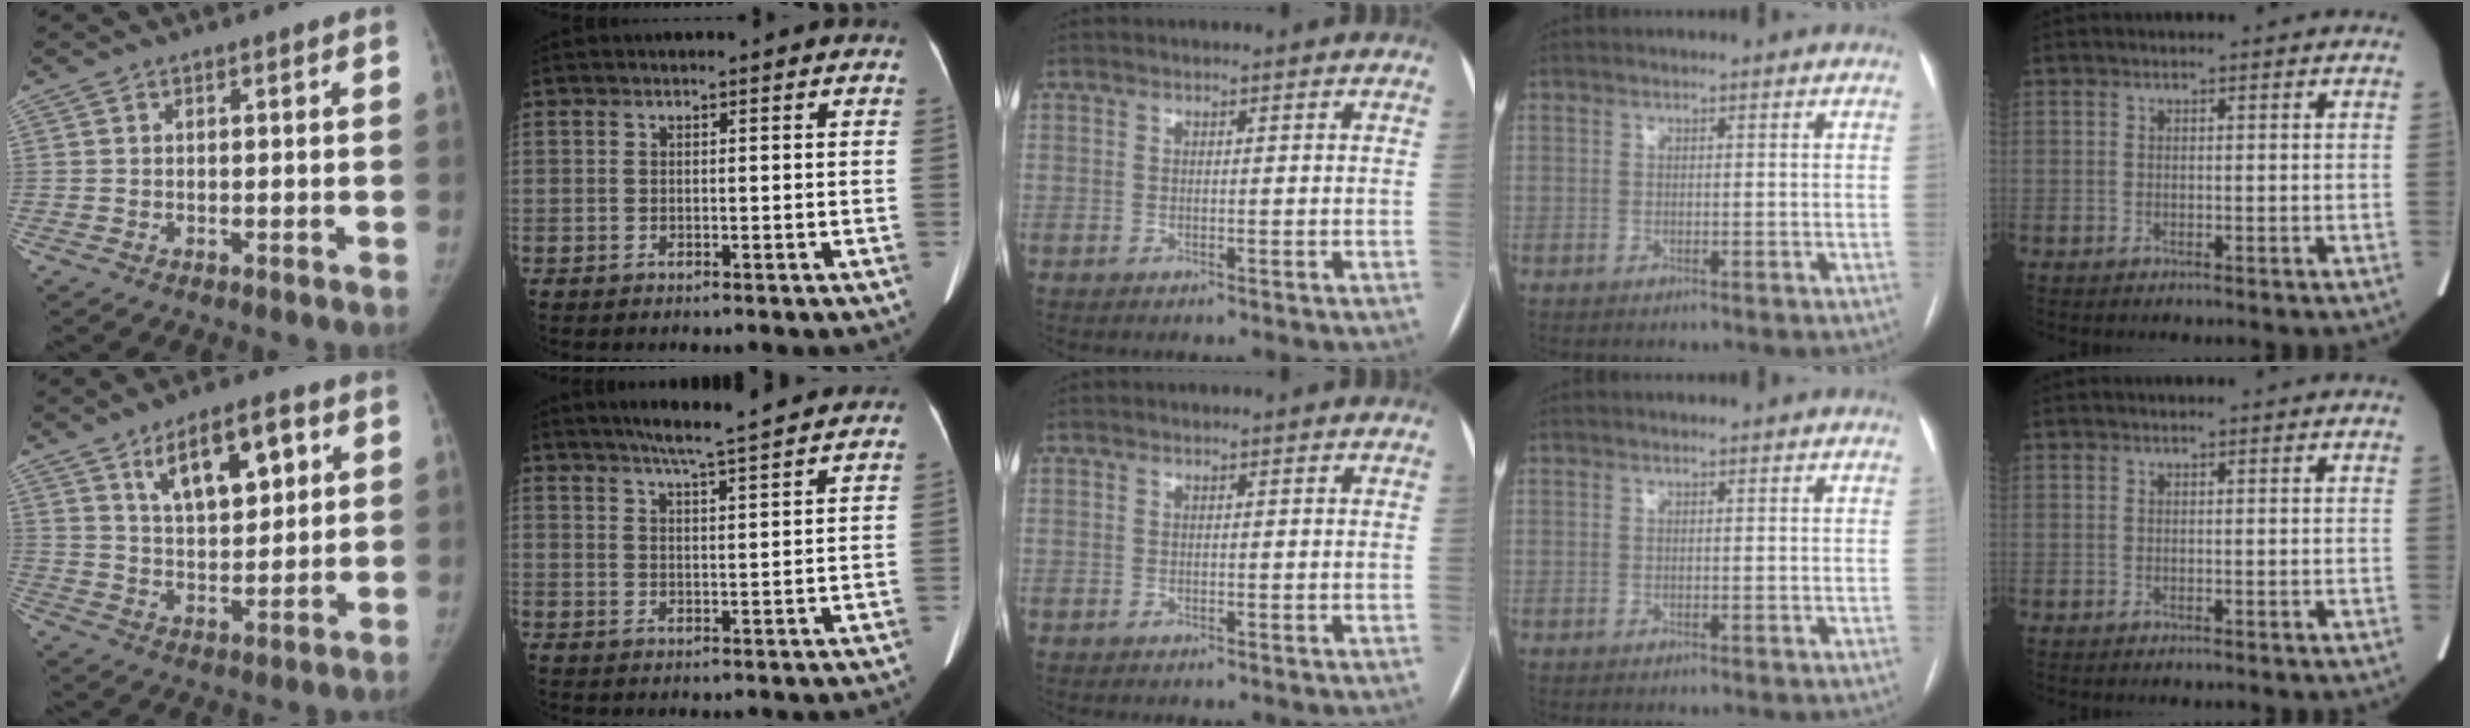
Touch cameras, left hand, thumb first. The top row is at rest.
{"thumb": {"total": 12.5, "force": [5.7, 5.5, 9.6], "torque": [-0.125, -0.022, 0.097]}, "index": {"total": 9.1, "force": [7.9, -0.4, 4.3], "torque": [-0.073, 0.013, 0.111]}}